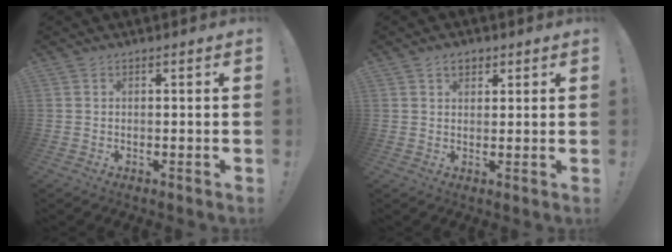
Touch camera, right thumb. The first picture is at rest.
{"total": 3.3, "force": [1.8, 2.3, 1.5], "torque": [-0.019, -0.004, 0.031]}